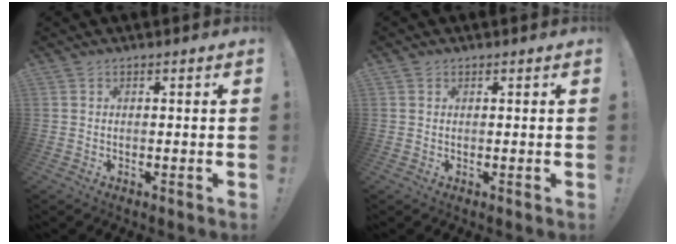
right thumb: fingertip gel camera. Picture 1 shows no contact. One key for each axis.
{"total": 0.7, "fx": 0.5, "fy": 0.5, "fz": 0.1, "tx": 0.004, "ty": -0.002, "tz": 0.009}